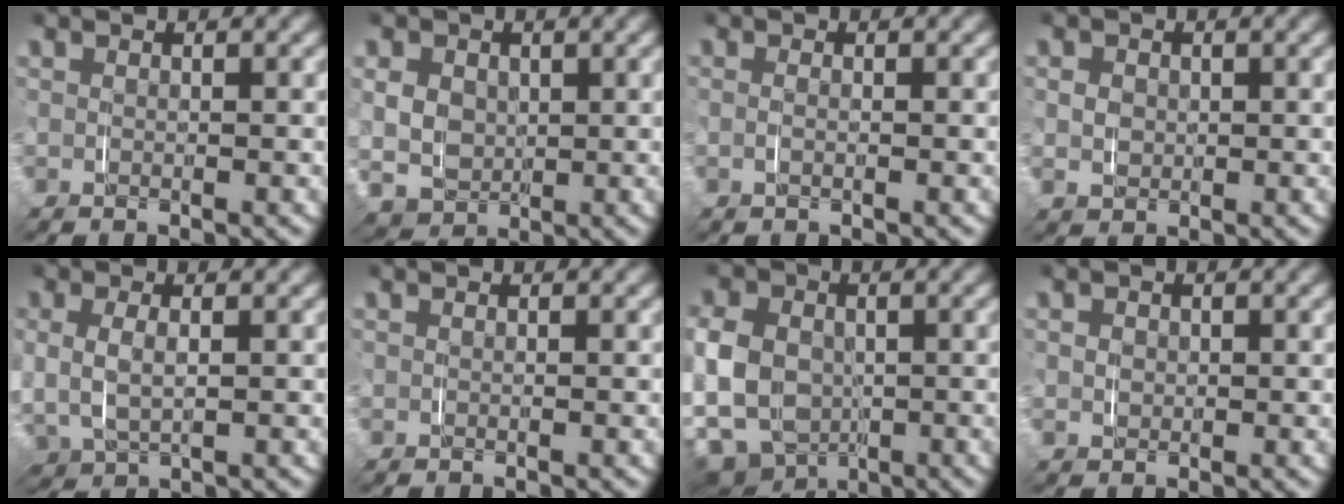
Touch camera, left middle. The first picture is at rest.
{"total": 5.6, "force": [-0.3, 5.3, 1.5], "torque": [-0.042, -0.031, 0.002]}
{"total": 0.7, "force": [-0.3, -0.6, -0.3], "torque": [0.004, -0.002, -0.005]}
{"total": 1.3, "force": [-0.1, 1.2, -0.3], "torque": [0.006, -0.009, 0.004]}
{"total": 1.8, "force": [0.3, 1.7, 0.7], "torque": [-0.031, -0.006, 0.003]}
{"total": 0.0}
{"total": 12.4, "force": [-4.0, 11.3, 3.3], "torque": [-0.090, -0.042, -0.072]}
{"total": 1.0, "force": [-0.3, 0.9, -0.4], "torque": [0.007, -0.008, -0.001]}